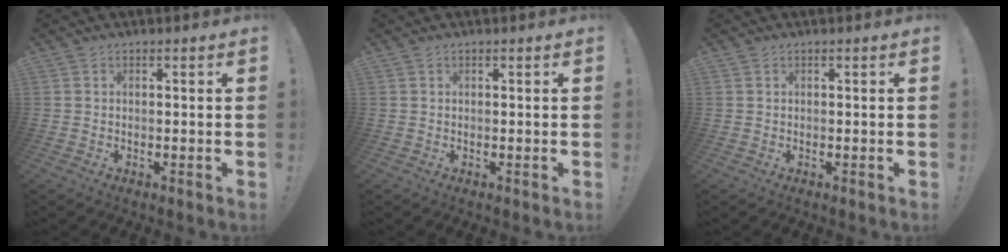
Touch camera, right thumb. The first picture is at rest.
{"total": 0.0}
{"total": 0.0}